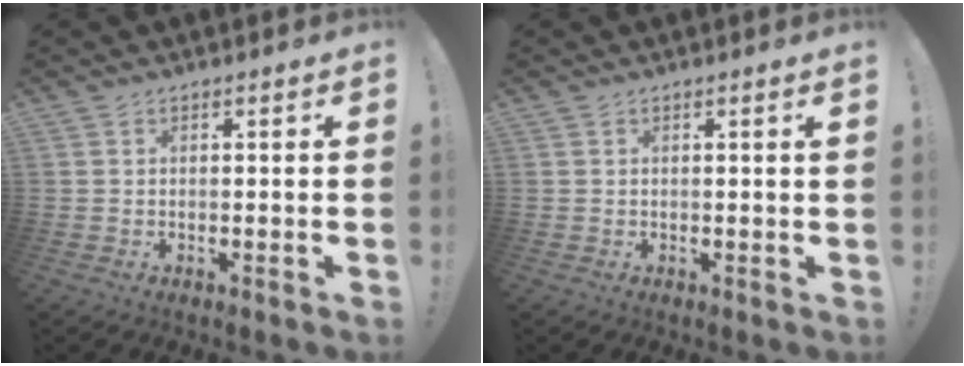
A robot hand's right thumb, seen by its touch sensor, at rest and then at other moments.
{"total": 1.0, "force": [0.5, -0.2, 0.8], "torque": [-0.015, 0.000, 0.006]}